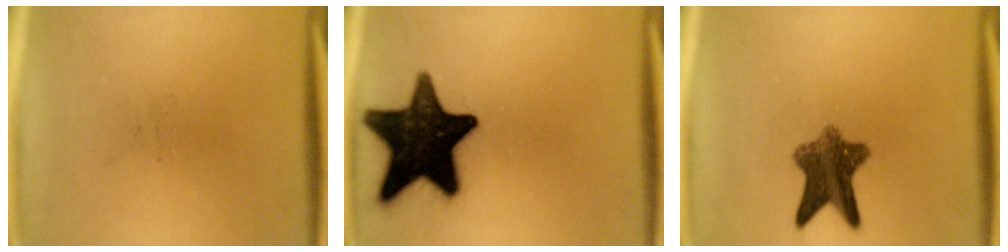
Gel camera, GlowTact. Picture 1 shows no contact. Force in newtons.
{"total": 19.4}
{"total": 8.2}